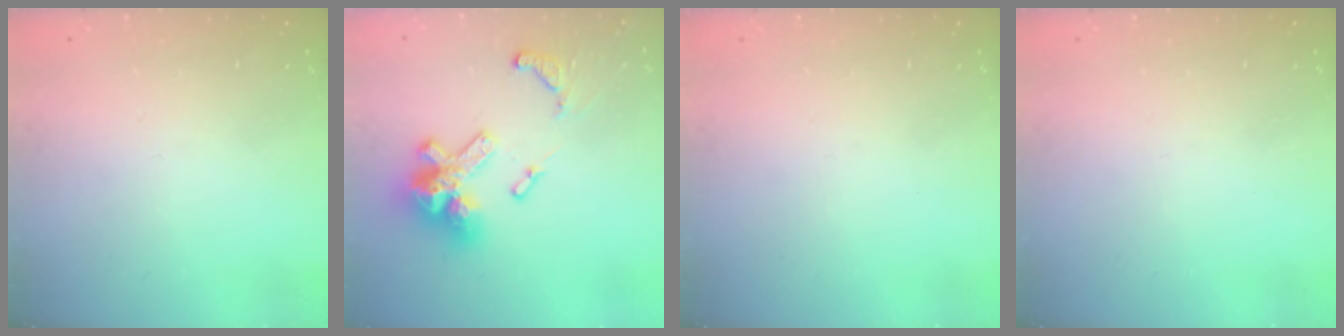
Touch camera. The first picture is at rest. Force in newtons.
{"total": 17.8, "press": 17.7, "slide": 1.9}
{"total": 0.0}
{"total": 0.0}